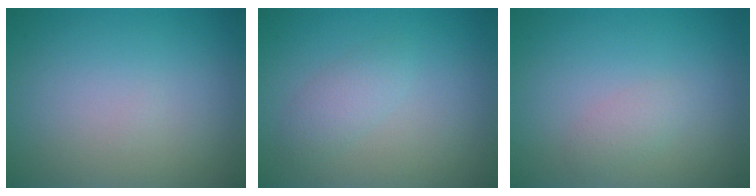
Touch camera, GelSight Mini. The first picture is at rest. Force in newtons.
{"total": 1.8, "press": 1.8, "slide": 0.1}
{"total": 1.2, "press": 1.2, "slide": 0.1}